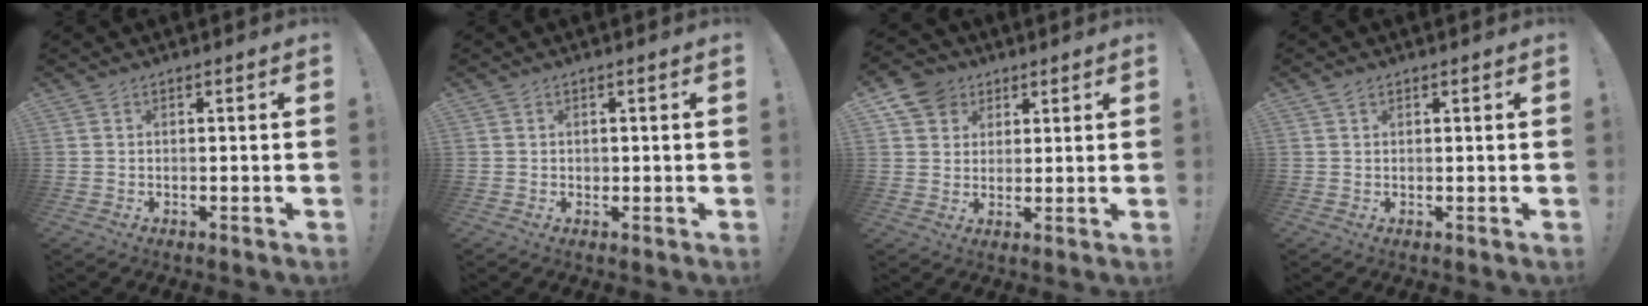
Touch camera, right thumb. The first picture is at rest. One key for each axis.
{"total": 0.9, "fx": 0.2, "fy": 0.8, "fz": 0.1, "tx": 0.000, "ty": 0.003, "tz": 0.002}
{"total": 8.6, "fx": 4.4, "fy": 7.1, "fz": 2.2, "tx": -0.038, "ty": -0.024, "tz": 0.088}
{"total": 1.3, "fx": 0.9, "fy": 0.7, "fz": 0.5, "tx": -0.008, "ty": 0.000, "tz": 0.017}